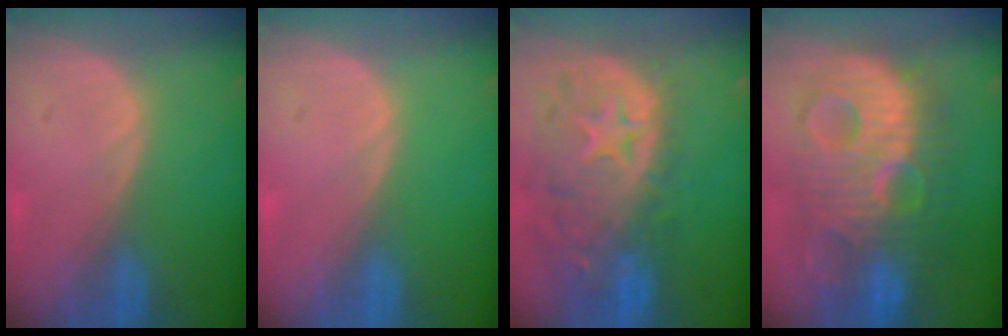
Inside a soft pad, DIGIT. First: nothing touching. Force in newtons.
{"total": 0.0}
{"total": 13.3, "press": 11.1, "slide": 7.4}
{"total": 13.0, "press": 13.0, "slide": 1.0}